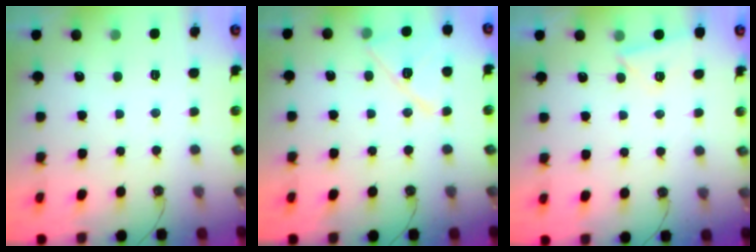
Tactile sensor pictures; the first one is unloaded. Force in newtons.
{"total": 12.5, "press": 12.4, "slide": 0.7}
{"total": 4.0, "press": 3.4, "slide": 2.2}